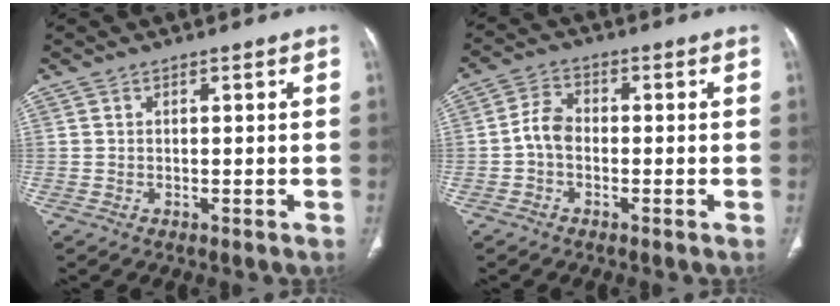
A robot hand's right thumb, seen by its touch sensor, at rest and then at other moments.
{"total": 4.6, "force": [-1.0, 3.2, 3.1], "torque": [-0.054, 0.014, -0.029]}